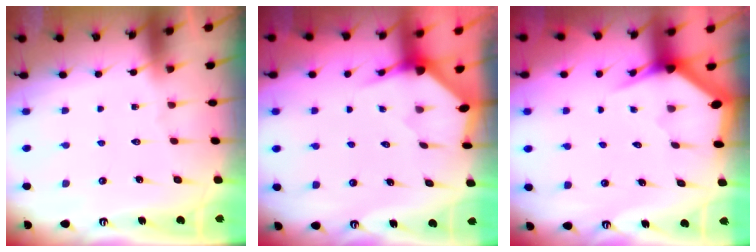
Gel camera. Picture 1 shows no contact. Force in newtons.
{"total": 3.2, "press": 3.2, "slide": 0.1}
{"total": 3.5, "press": 3.5, "slide": 0.1}